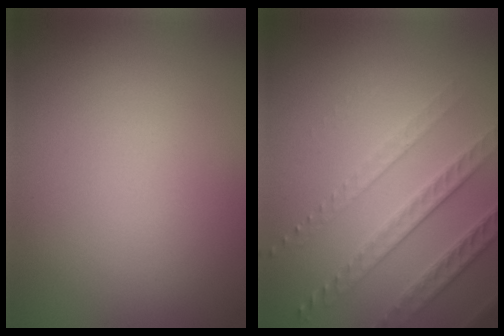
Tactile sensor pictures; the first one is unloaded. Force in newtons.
{"total": 3.5, "press": 3.2, "slide": 1.4}